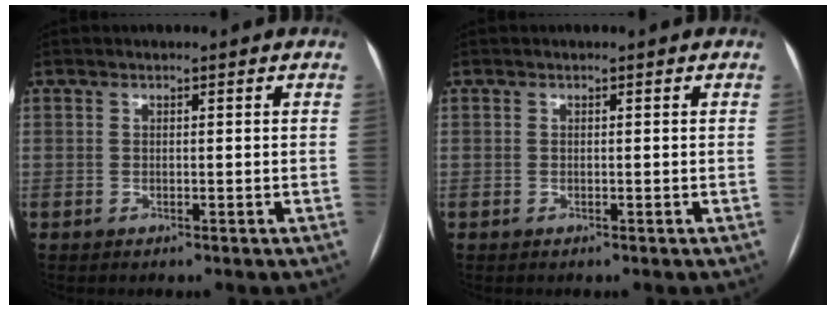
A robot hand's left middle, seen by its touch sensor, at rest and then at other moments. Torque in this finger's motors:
{"motor_torque": [-0.02, -0.03, -0.10, -0.01]}